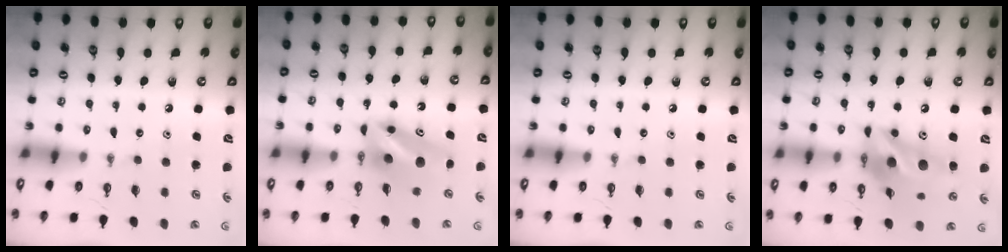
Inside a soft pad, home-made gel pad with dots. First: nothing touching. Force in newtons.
{"total": 7.2, "press": 6.8, "slide": 2.2}
{"total": 0.0}
{"total": 14.8, "press": 14.7, "slide": 1.3}